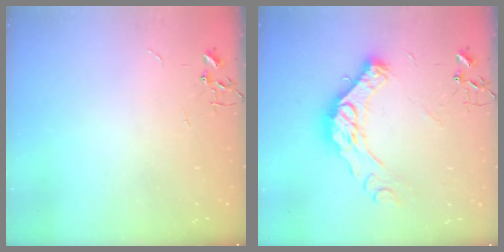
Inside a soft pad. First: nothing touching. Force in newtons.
{"total": 16.5, "press": 16.5, "slide": 1.2}